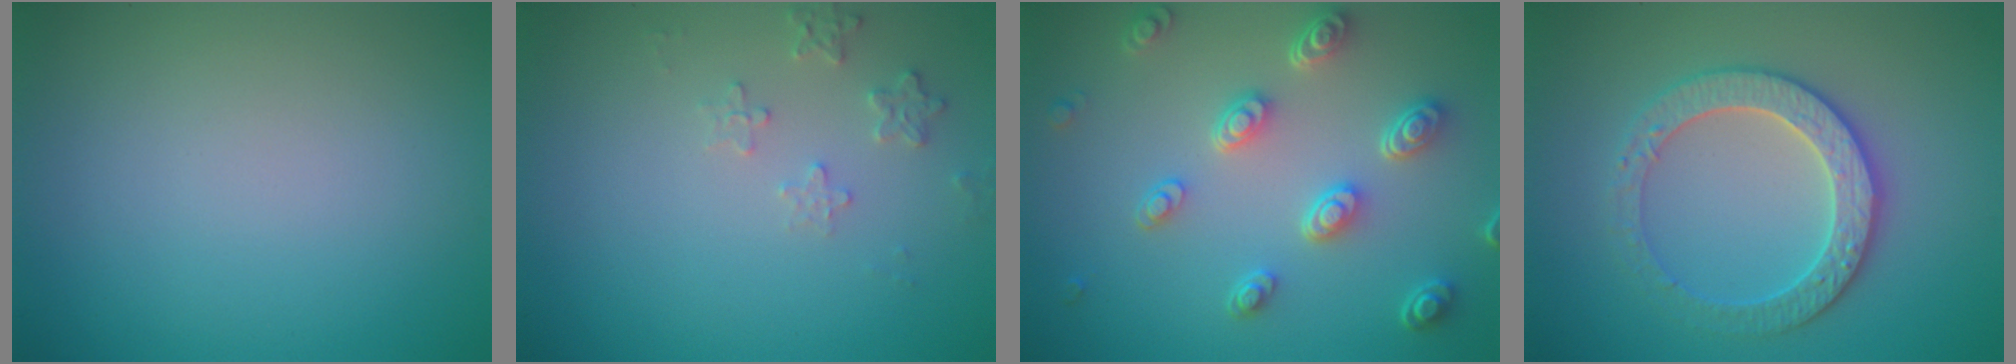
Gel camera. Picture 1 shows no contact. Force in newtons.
{"total": 1.6, "press": 1.6, "slide": 0.4}
{"total": 4.7, "press": 3.7, "slide": 2.9}
{"total": 3.8, "press": 3.6, "slide": 1.2}